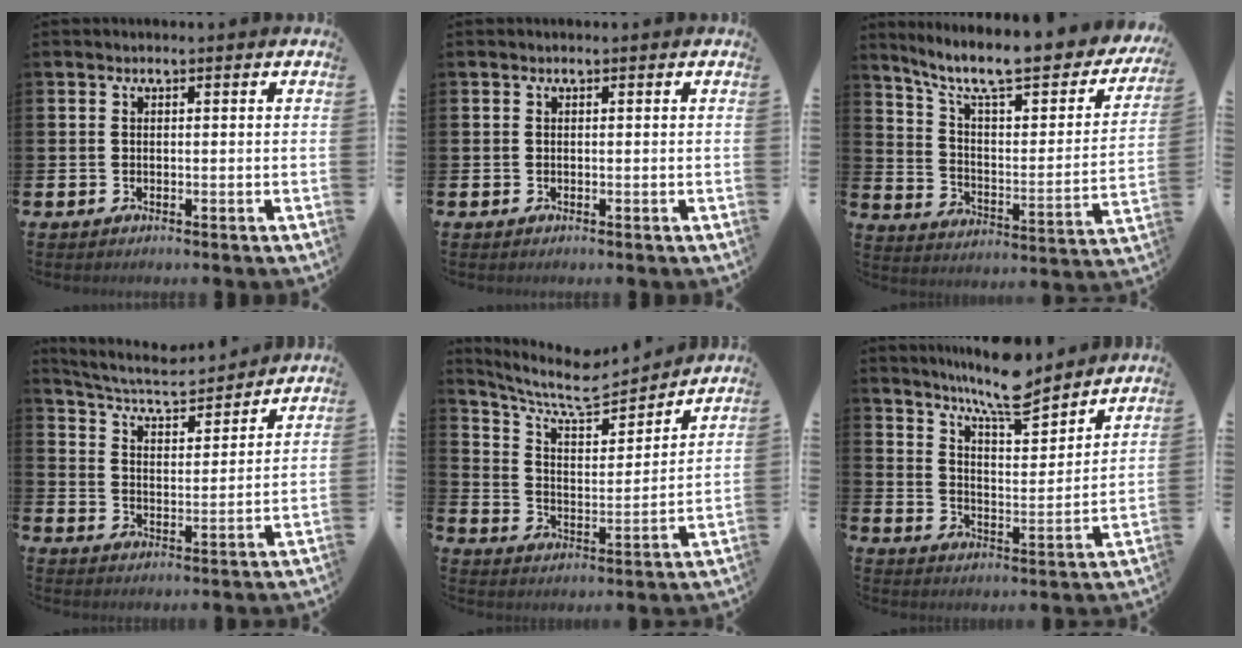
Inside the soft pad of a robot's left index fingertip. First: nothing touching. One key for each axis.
{"total": 0.0}
{"total": 10.8, "fx": 8.7, "fy": 2.7, "fz": 5.7, "tx": -0.130, "ty": -0.066, "tz": 0.143}
{"total": 6.1, "fx": 5.7, "fy": 1.1, "fz": 1.8, "tx": -0.068, "ty": -0.040, "tz": 0.097}
{"total": 8.9, "fx": 7.9, "fy": 2.2, "fz": 3.5, "tx": -0.103, "ty": -0.057, "tz": 0.135}
{"total": 9.2, "fx": 8.5, "fy": 1.4, "fz": 3.1, "tx": -0.079, "ty": -0.055, "tz": 0.153}